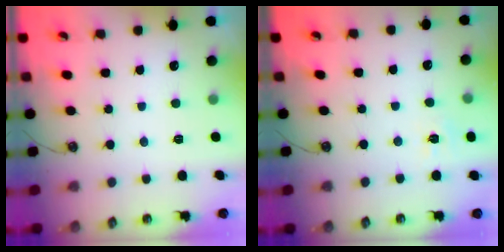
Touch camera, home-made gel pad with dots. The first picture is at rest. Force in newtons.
{"total": 5.6, "press": 5.6, "slide": 0.7}